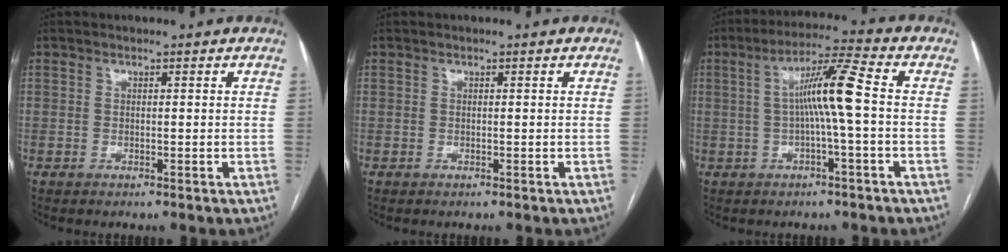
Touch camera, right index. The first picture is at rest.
{"total": 0.0}
{"total": 8.2, "force": [-0.1, -0.4, 8.2], "torque": [-0.146, 0.019, -0.004]}